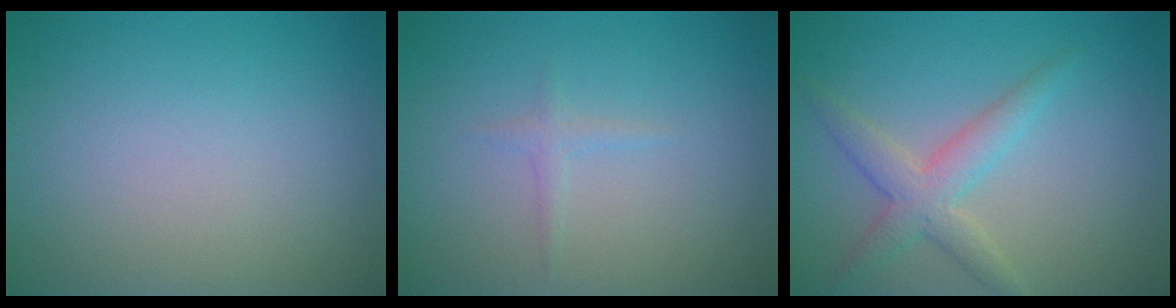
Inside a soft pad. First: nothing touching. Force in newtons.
{"total": 0.8, "press": 0.8, "slide": 0.1}
{"total": 3.3, "press": 3.3, "slide": 0.1}